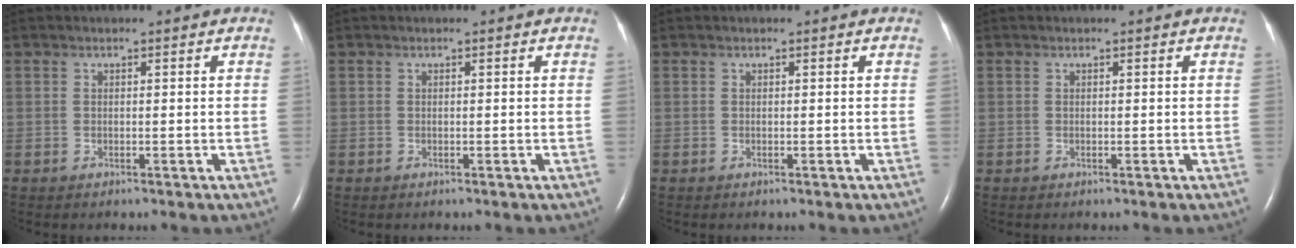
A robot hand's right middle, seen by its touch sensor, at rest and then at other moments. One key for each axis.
{"total": 0.0}
{"total": 0.0}
{"total": 0.0}